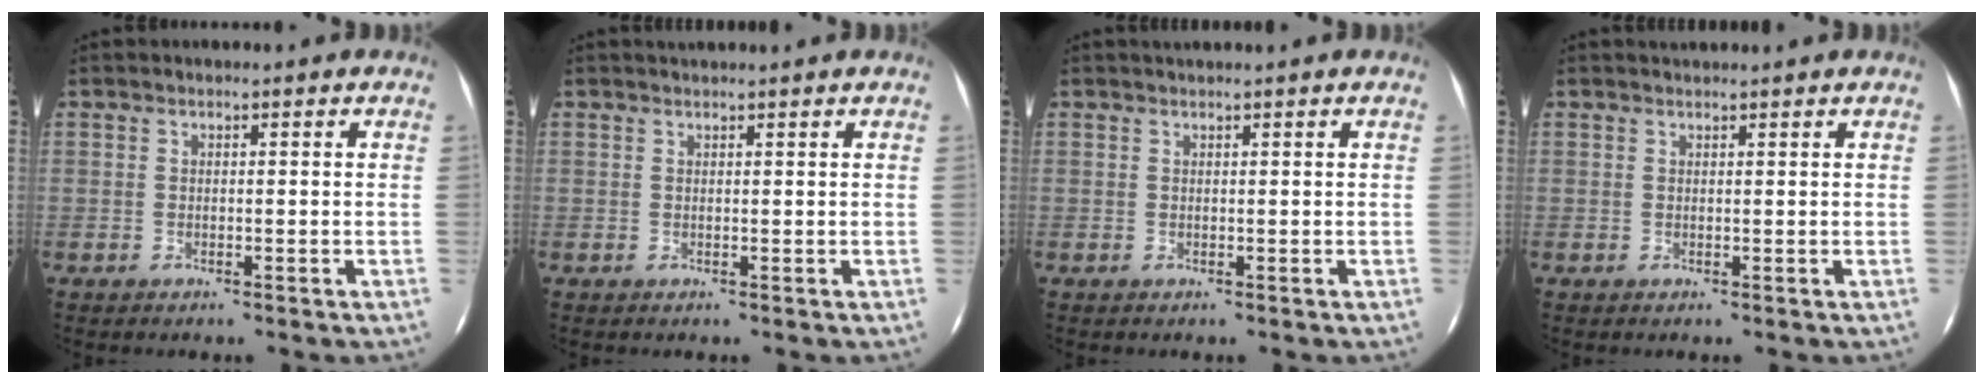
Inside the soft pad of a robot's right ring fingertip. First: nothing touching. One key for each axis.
{"total": 1.0, "fx": 1.0, "fy": -0.2, "fz": 0.2, "tx": -0.011, "ty": -0.002, "tz": 0.015}
{"total": 0.9, "fx": 0.8, "fy": -0.3, "fz": 0.3, "tx": -0.013, "ty": -0.004, "tz": 0.011}
{"total": 1.1, "fx": 1.1, "fy": -0.2, "fz": 0.2, "tx": -0.009, "ty": -0.001, "tz": 0.017}